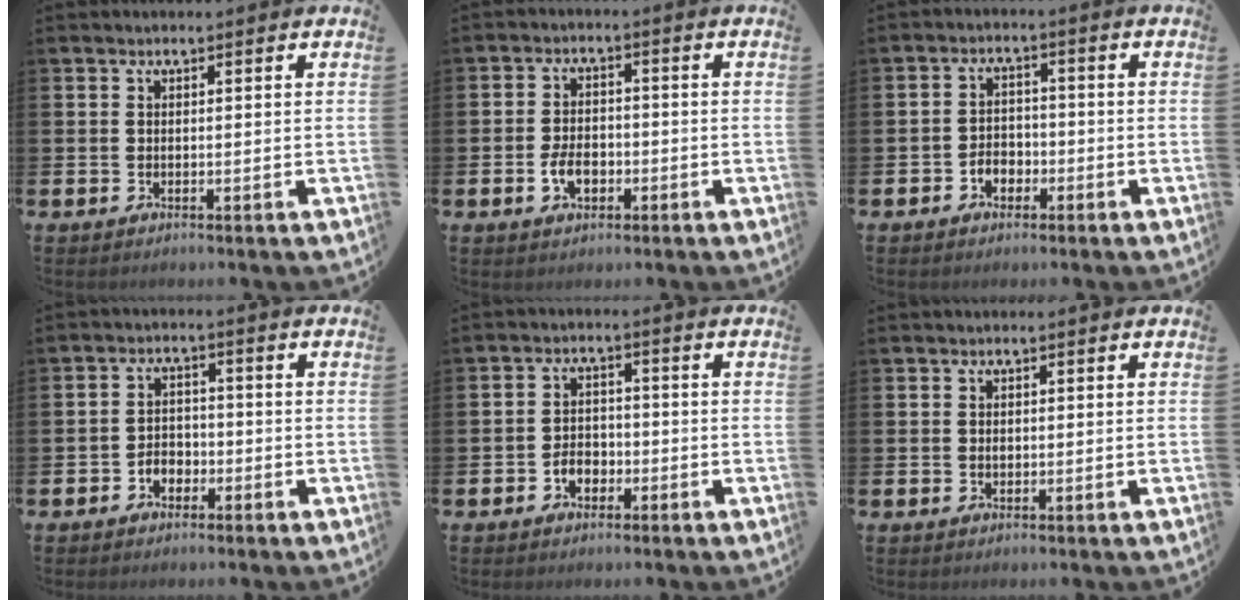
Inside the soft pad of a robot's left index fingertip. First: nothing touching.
{"total": 3.9, "force": [-1.3, 2.5, 2.7], "torque": [-0.034, -0.002, -0.027]}
{"total": 2.7, "force": [-1.5, 2.0, 1.0], "torque": [-0.016, 0.002, -0.036]}
{"total": 2.7, "force": [-1.6, 2.0, 0.9], "torque": [-0.014, 0.004, -0.038]}
{"total": 3.0, "force": [-1.4, 2.2, 1.5], "torque": [-0.015, -0.003, -0.034]}
{"total": 0.6, "force": [0.1, 0.5, 0.4], "torque": [-0.002, 0.001, -0.001]}